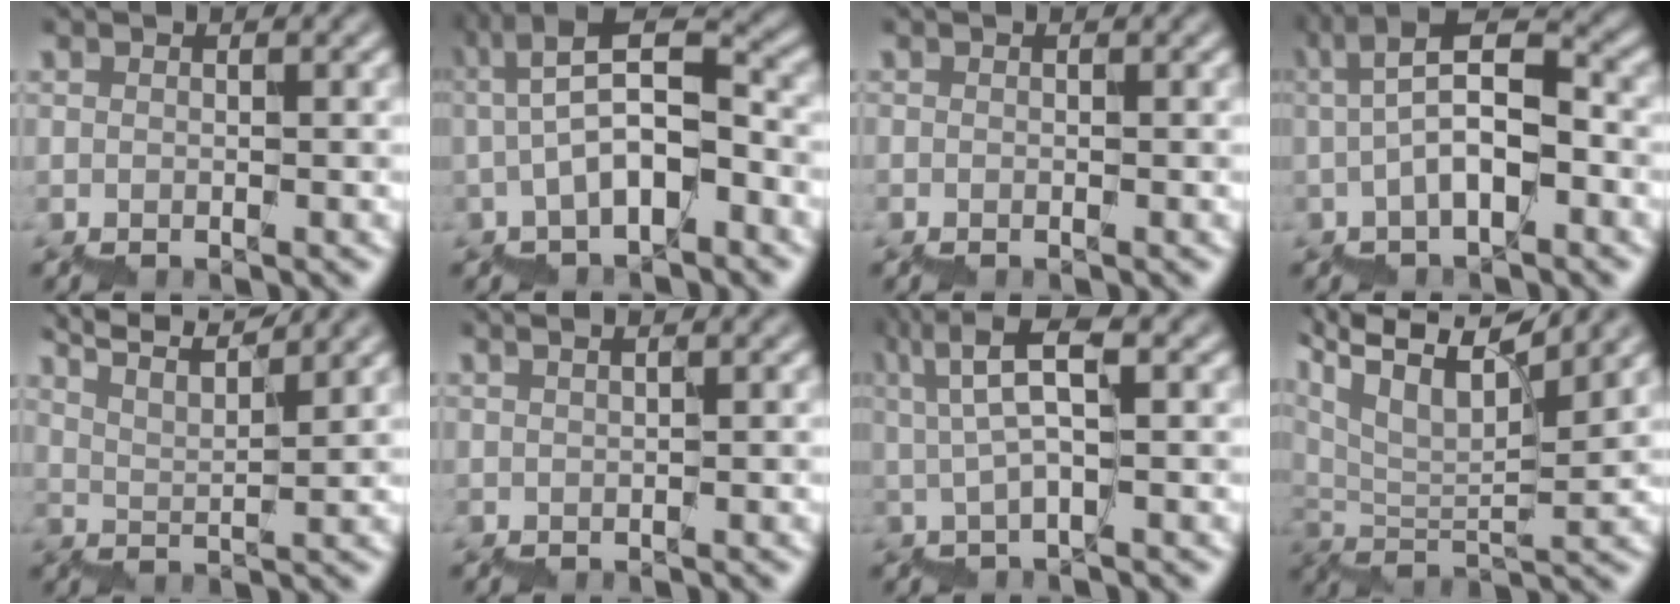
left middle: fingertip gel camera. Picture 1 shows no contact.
{"total": 5.4, "force": [-1.2, 1.7, 5.0], "torque": [-0.088, 0.028, -0.022]}
{"total": 0.0}
{"total": 4.9, "force": [-0.3, 1.4, 4.6], "torque": [-0.080, 0.029, -0.007]}
{"total": 7.3, "force": [6.8, 0.9, 2.5], "torque": [-0.040, 0.034, 0.094]}
{"total": 1.1, "force": [0.9, 0.1, 0.6], "torque": [0.000, -0.001, 0.014]}
{"total": 5.4, "force": [3.0, 0.9, 4.4], "torque": [-0.069, 0.014, 0.052]}
{"total": 11.6, "force": [9.4, 2.4, 6.5], "torque": [-0.133, 0.036, 0.151]}